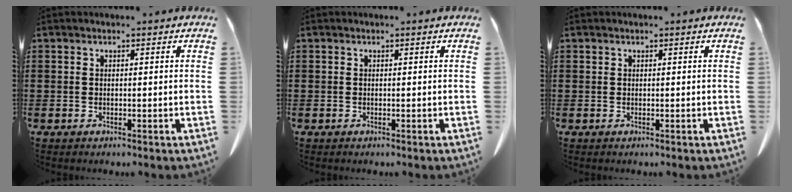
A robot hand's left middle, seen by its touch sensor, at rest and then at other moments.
{"total": 0.0}
{"total": 0.0}